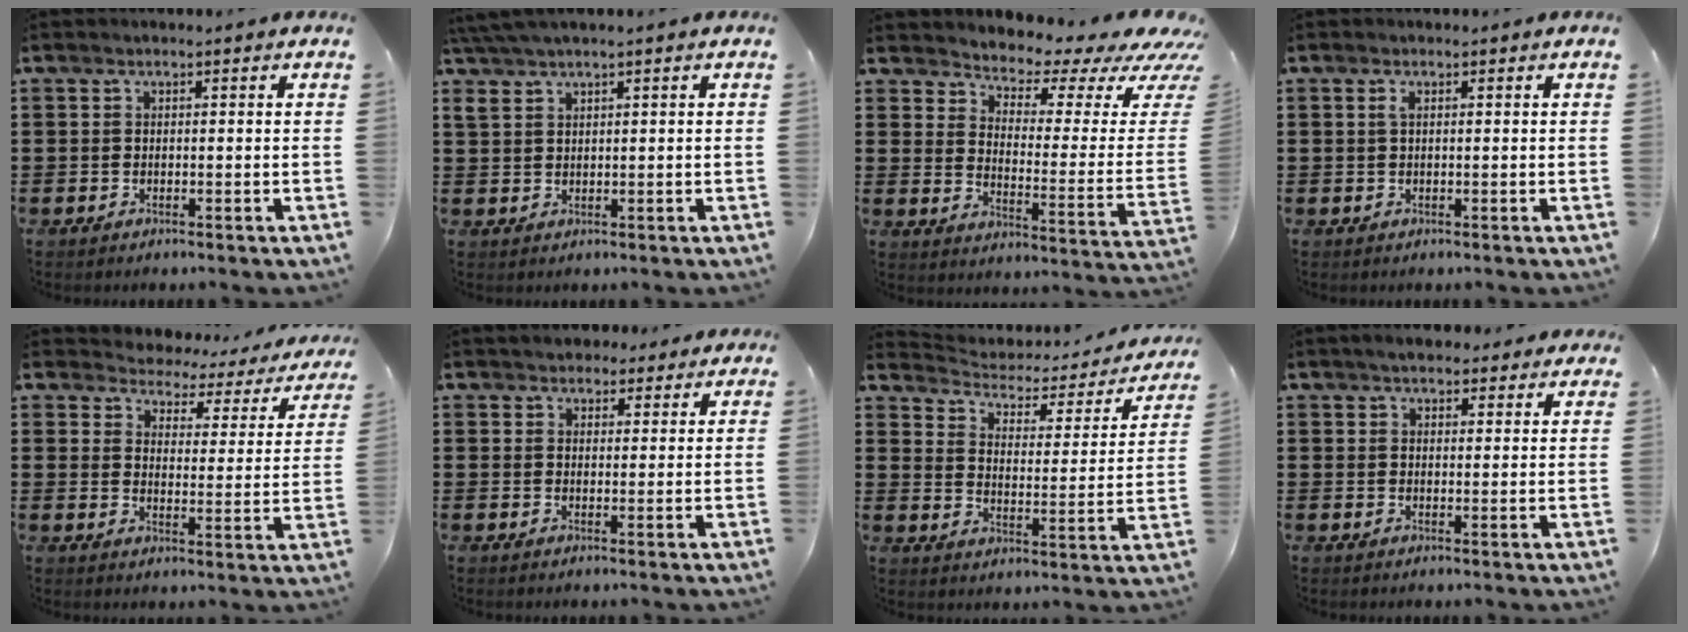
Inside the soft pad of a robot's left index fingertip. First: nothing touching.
{"total": 2.7, "force": [1.9, 0.3, 1.9], "torque": [-0.042, 0.005, 0.037]}
{"total": 3.6, "force": [3.2, 1.0, 1.4], "torque": [-0.033, -0.040, 0.045]}
{"total": 0.9, "force": [0.3, 0.2, 0.8], "torque": [-0.018, 0.000, 0.005]}
{"total": 2.6, "force": [2.5, 0.7, -0.2], "torque": [-0.018, -0.026, 0.034]}
{"total": 2.9, "force": [2.5, 1.4, 0.1], "torque": [-0.004, -0.002, 0.046]}
{"total": 2.8, "force": [2.2, 1.4, 1.0], "torque": [-0.038, -0.018, 0.029]}
{"total": 3.3, "force": [3.0, 1.0, 1.0], "torque": [-0.027, -0.001, 0.057]}